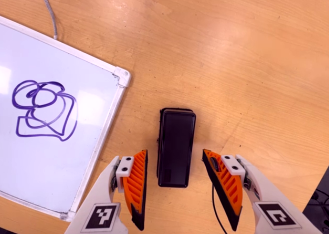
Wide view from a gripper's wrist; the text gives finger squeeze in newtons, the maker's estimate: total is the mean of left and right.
{"total": 0.0}